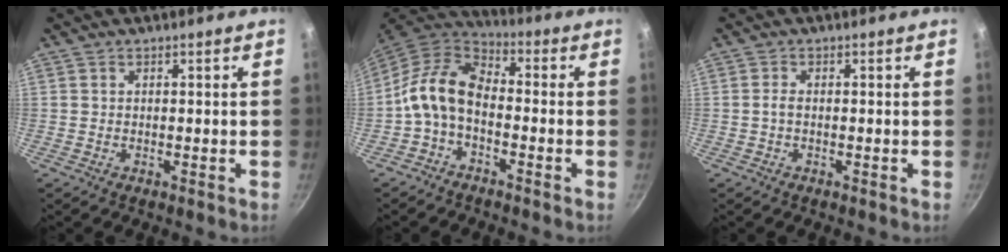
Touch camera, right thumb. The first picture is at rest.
{"total": 10.8, "force": [-2.5, 6.7, 8.0], "torque": [-0.149, 0.049, -0.065]}
{"total": 1.1, "force": [-0.3, 0.5, 1.0], "torque": [-0.020, 0.001, -0.007]}